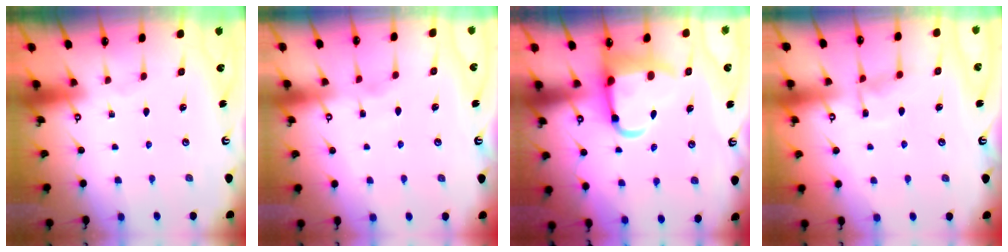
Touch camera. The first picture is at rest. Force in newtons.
{"total": 2.7, "press": 2.7, "slide": 0.3}
{"total": 8.5, "press": 8.2, "slide": 2.0}
{"total": 6.5, "press": 6.5, "slide": 0.8}